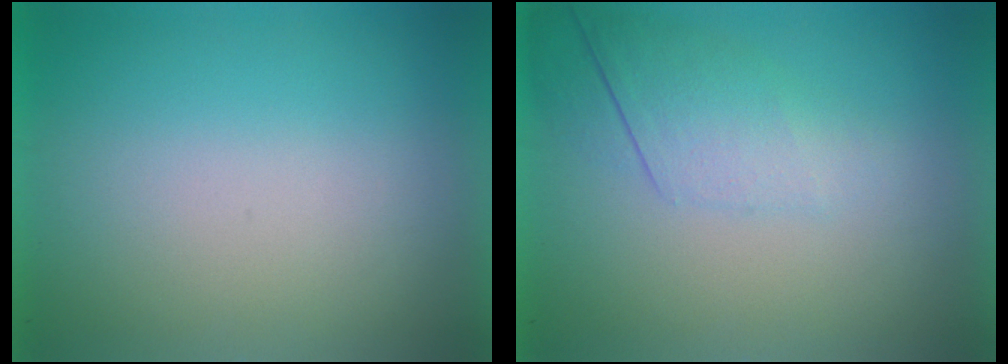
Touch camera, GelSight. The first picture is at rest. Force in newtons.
{"total": 2.2}